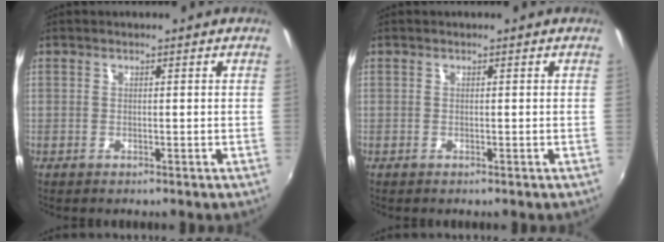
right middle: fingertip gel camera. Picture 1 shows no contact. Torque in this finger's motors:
{"motor_torque": [-0.02, -0.01, 0.00, -0.02]}